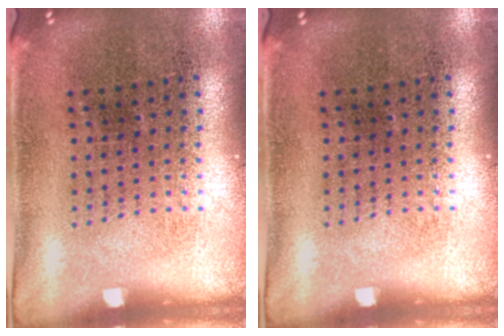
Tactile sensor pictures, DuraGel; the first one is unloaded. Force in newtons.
{"total": 0.0}